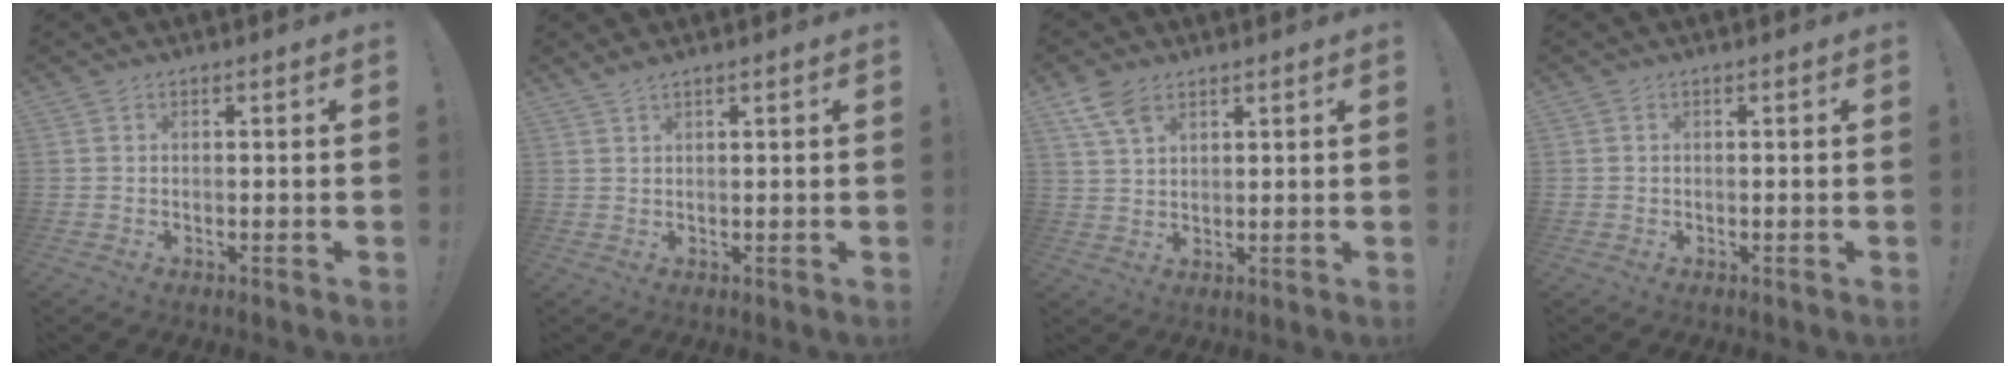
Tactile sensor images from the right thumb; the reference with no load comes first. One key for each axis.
{"total": 1.7, "fx": 1.3, "fy": -0.2, "fz": 1.0, "tx": -0.028, "ty": -0.001, "tz": 0.025}
{"total": 6.6, "fx": 4.1, "fy": 3.4, "fz": 3.8, "tx": -0.078, "ty": -0.011, "tz": 0.081}
{"total": 0.7, "fx": -0.3, "fy": 0.6, "fz": -0.1, "tx": -0.006, "ty": 0.006, "tz": -0.003}